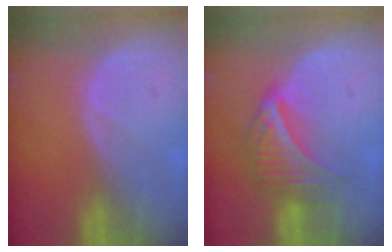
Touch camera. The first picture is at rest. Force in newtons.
{"total": 7.5, "press": 6.6, "slide": 3.6}